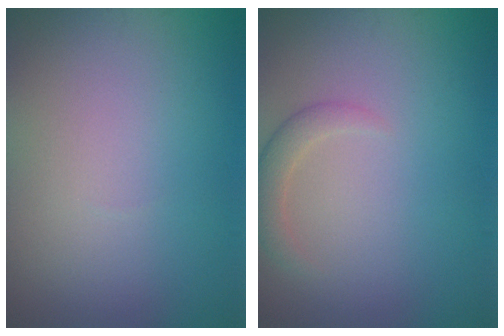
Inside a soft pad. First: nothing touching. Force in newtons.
{"total": 1.7, "press": 1.7, "slide": 0.2}